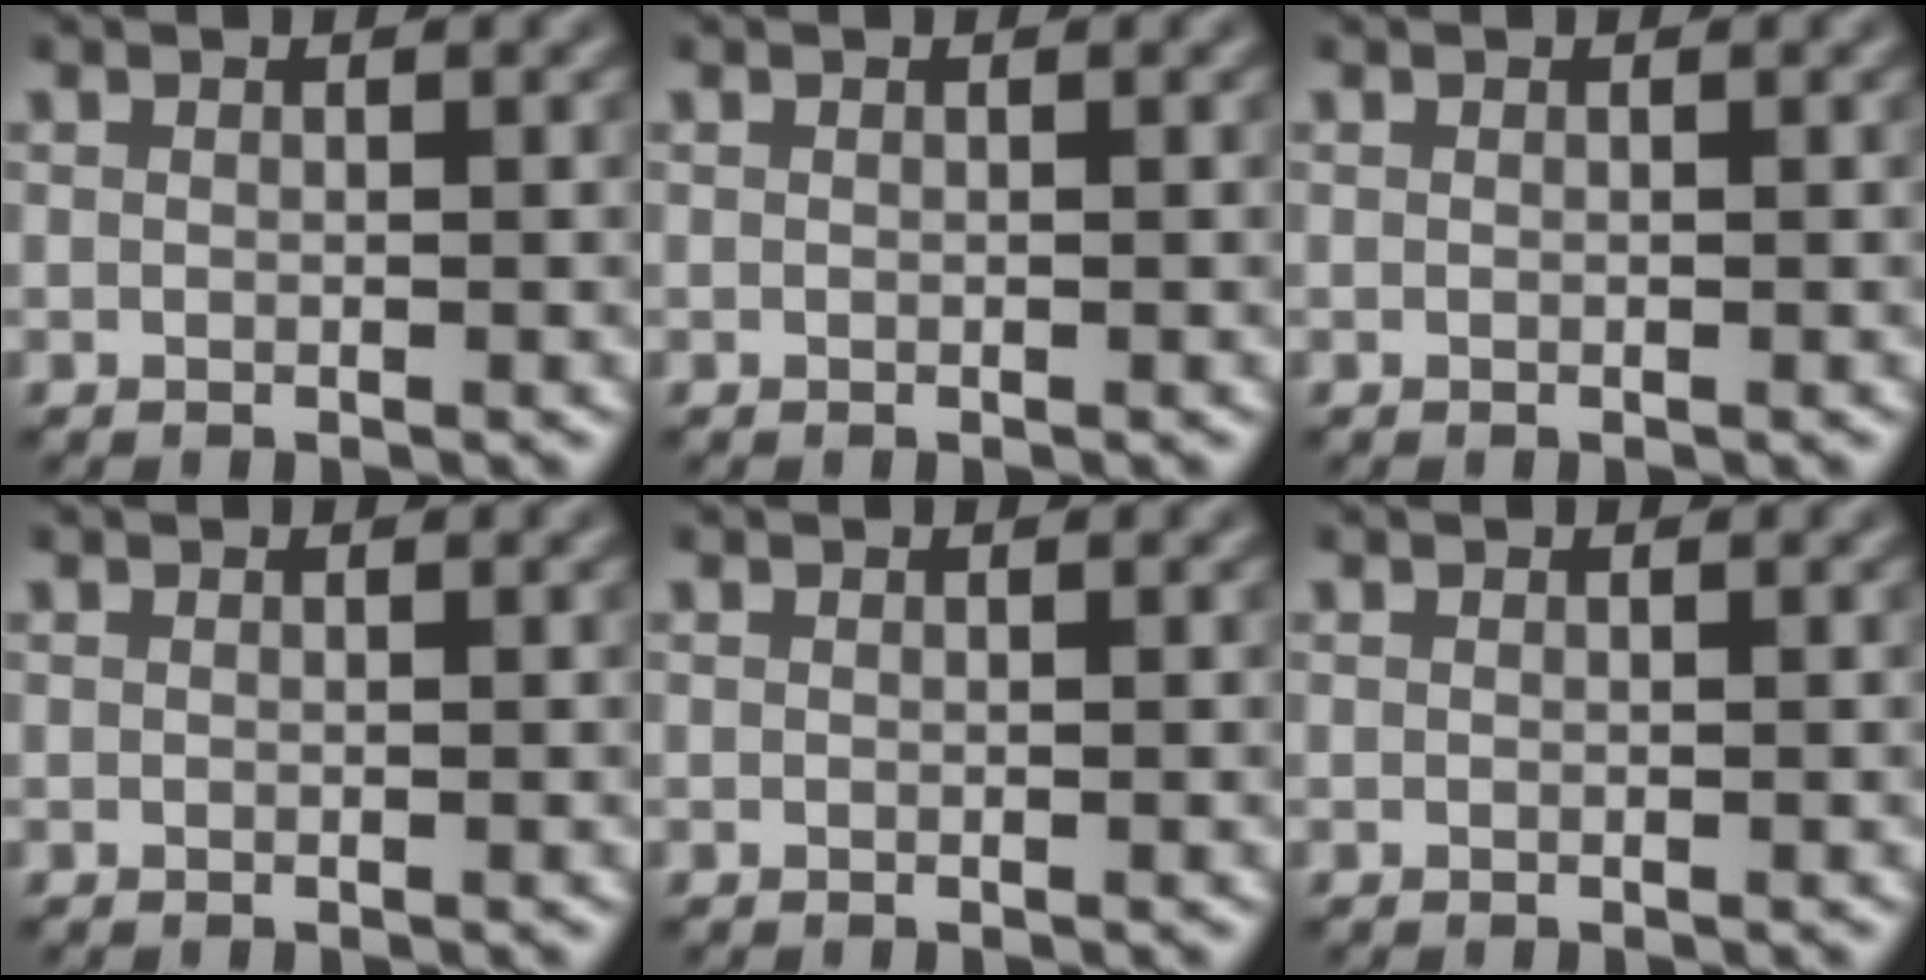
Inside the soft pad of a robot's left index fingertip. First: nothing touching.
{"total": 0.0}
{"total": 0.0}
{"total": 0.0}
{"total": 0.0}
{"total": 0.0}